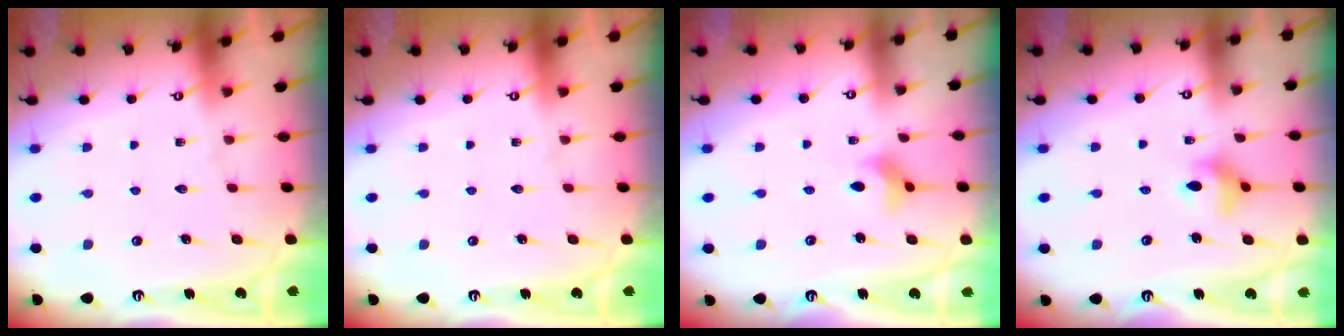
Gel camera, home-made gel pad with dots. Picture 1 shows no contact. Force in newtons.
{"total": 0.0}
{"total": 4.3, "press": 4.2, "slide": 0.8}
{"total": 7.1, "press": 6.6, "slide": 2.5}